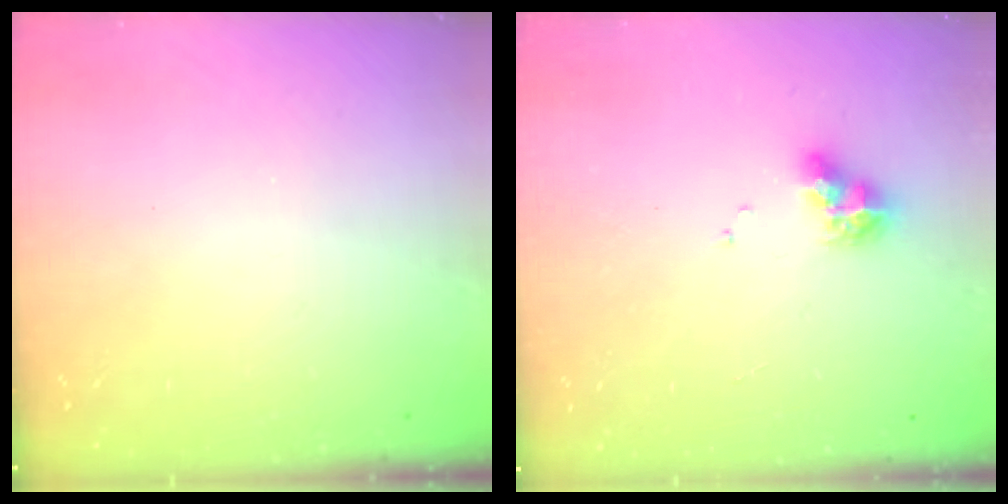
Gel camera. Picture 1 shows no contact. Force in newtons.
{"total": 8.3, "press": 8.3, "slide": 1.1}